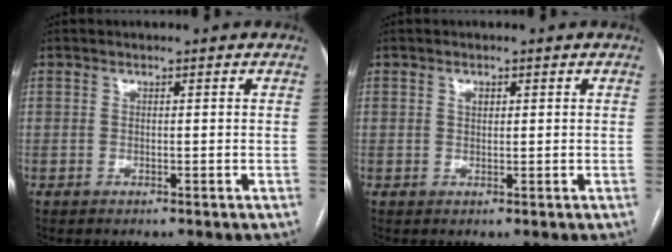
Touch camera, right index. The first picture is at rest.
{"total": 1.1, "force": [0.5, 0.7, 0.8], "torque": [-0.012, 0.001, 0.008]}